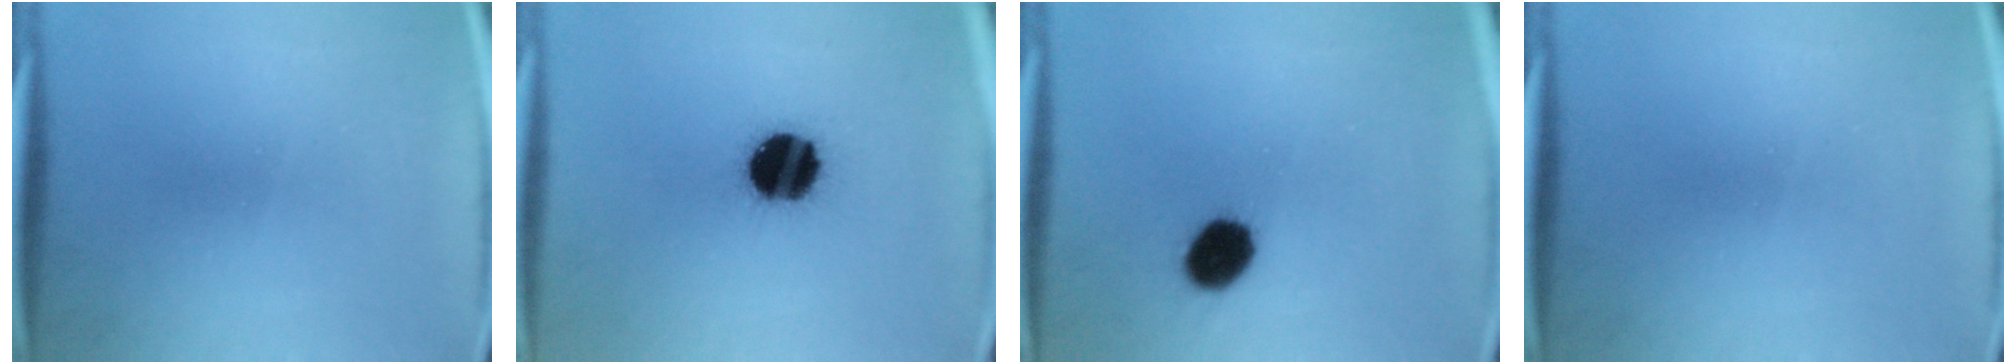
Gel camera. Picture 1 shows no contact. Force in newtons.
{"total": 15.4}
{"total": 8.6}
{"total": 0.0}